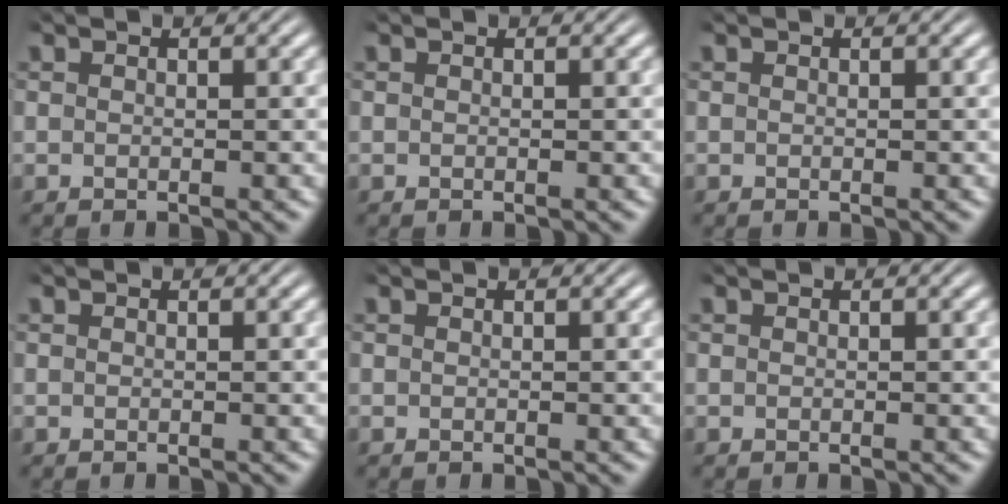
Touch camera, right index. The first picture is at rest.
{"total": 0.0}
{"total": 0.0}
{"total": 0.0}
{"total": 0.0}
{"total": 0.0}